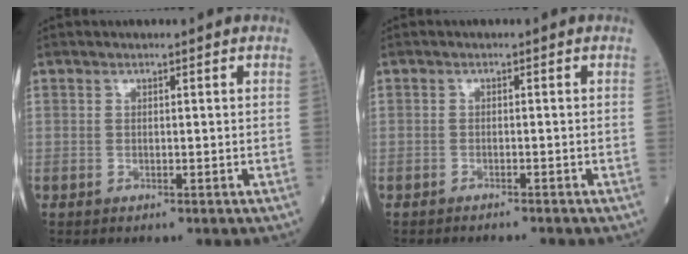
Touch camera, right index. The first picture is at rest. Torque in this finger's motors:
{"motor_torque": [0.25, 0.00, 0.01, 0.02]}